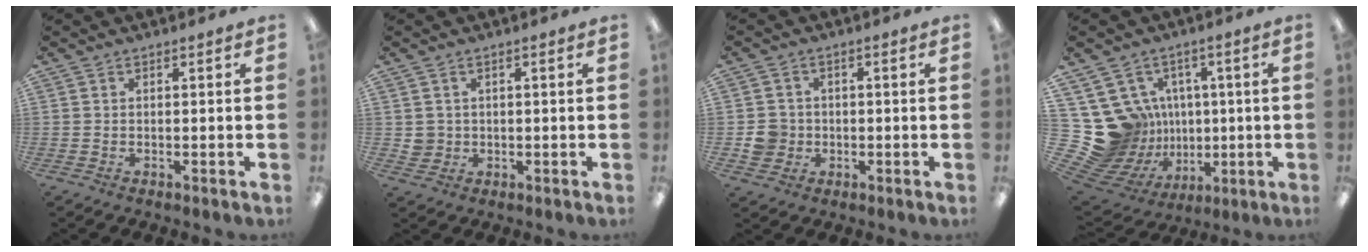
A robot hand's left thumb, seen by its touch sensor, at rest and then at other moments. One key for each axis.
{"total": 2.9, "fx": 0.7, "fy": 2.8, "fz": 0.4, "tx": -0.013, "ty": 0.006, "tz": 0.013}
{"total": 5.1, "fx": -0.9, "fy": 4.9, "fz": 1.4, "tx": -0.027, "ty": 0.008, "tz": -0.015}
{"total": 17.2, "fx": 1.8, "fy": 16.4, "fz": 4.8, "tx": -0.119, "ty": -0.028, "tz": 0.080}